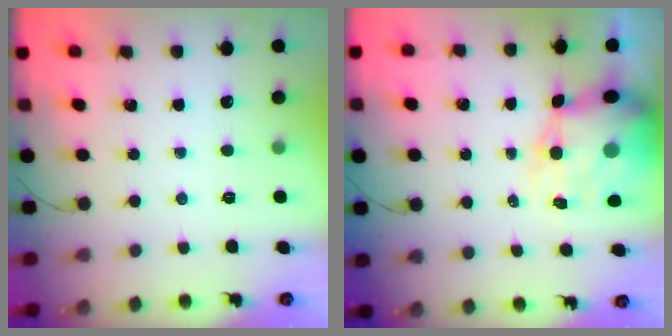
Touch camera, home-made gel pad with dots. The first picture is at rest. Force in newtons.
{"total": 12.3, "press": 11.8, "slide": 3.3}